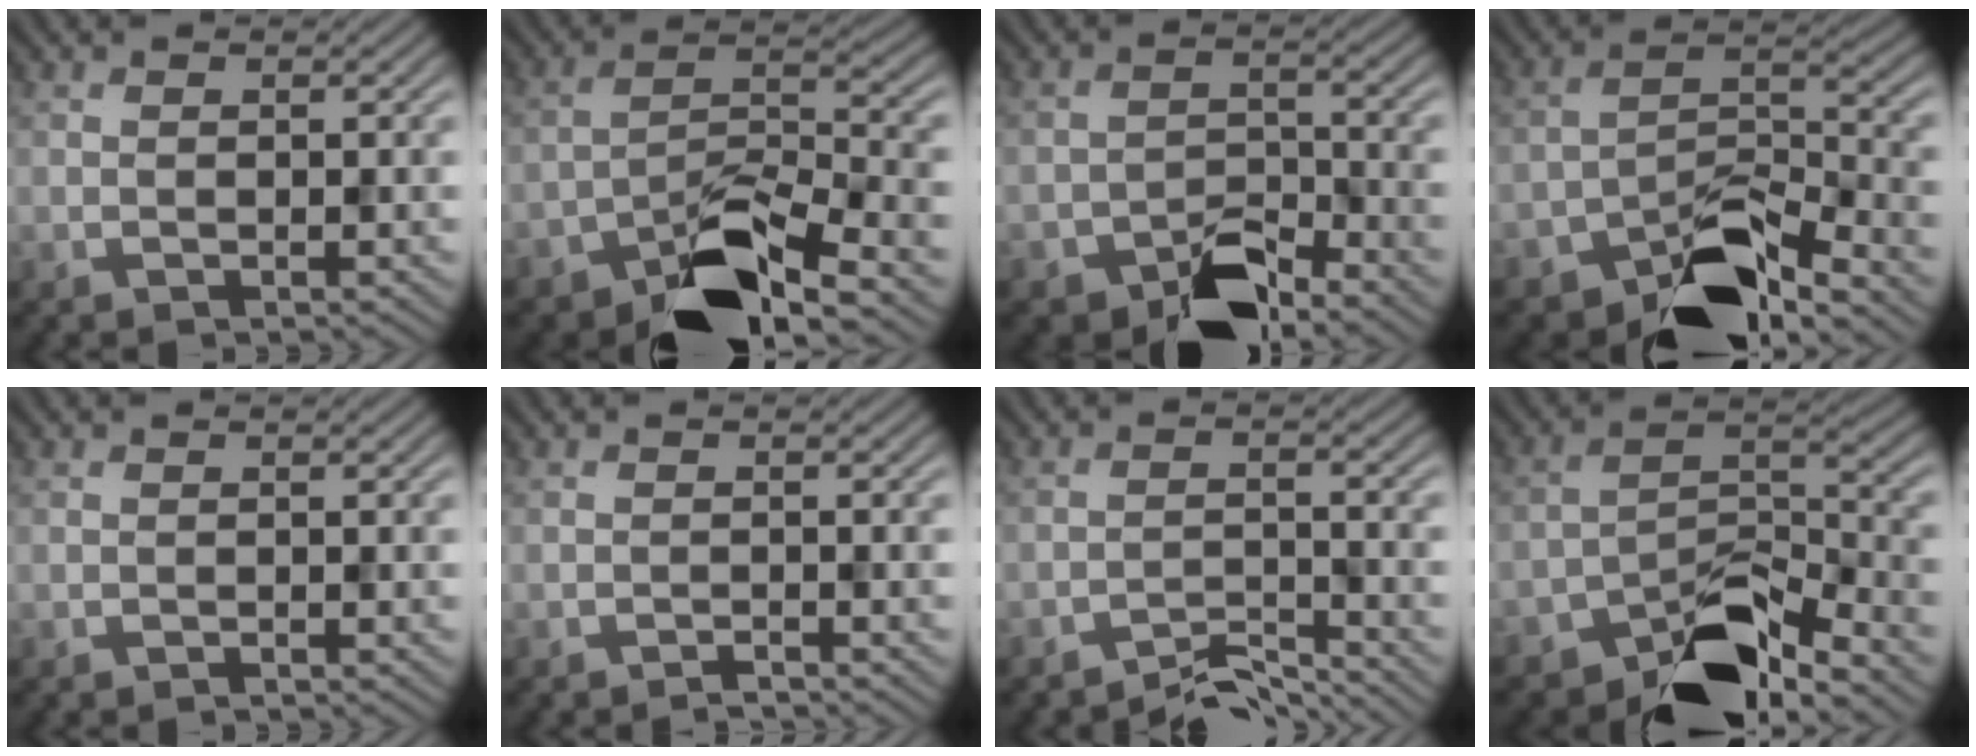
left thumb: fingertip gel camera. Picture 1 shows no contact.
{"total": 9.6, "force": [-6.3, 3.8, 6.2], "torque": [-0.096, 0.002, -0.123]}
{"total": 6.7, "force": [-5.0, 2.9, 3.5], "torque": [-0.054, 0.000, -0.095]}
{"total": 9.9, "force": [-7.1, 4.1, 5.6], "torque": [-0.076, 0.003, -0.140]}
{"total": 0.0}
{"total": 0.8, "force": [-0.7, 0.0, 0.3], "torque": [-0.005, 0.003, -0.018]}
{"total": 4.0, "force": [-3.8, 0.4, 1.3], "torque": [-0.021, 0.003, -0.072]}
{"total": 9.8, "force": [-7.1, 4.0, 5.4], "torque": [-0.071, 0.004, -0.141]}